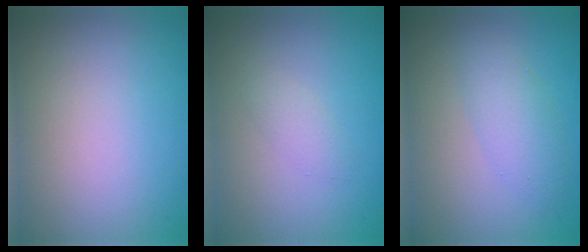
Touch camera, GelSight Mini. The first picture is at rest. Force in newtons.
{"total": 1.1, "press": 1.1, "slide": 0.0}
{"total": 2.5, "press": 2.5, "slide": 0.1}